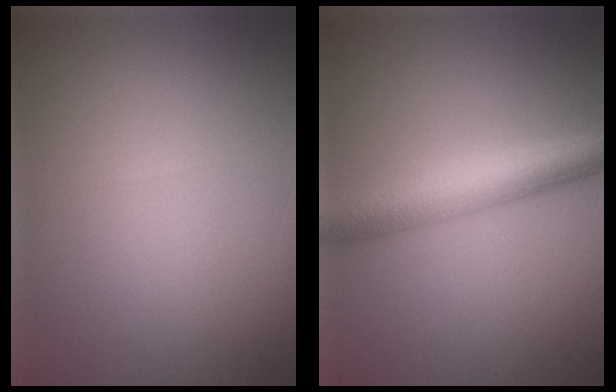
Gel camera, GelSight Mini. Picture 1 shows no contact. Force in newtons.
{"total": 5.0, "press": 5.0, "slide": 0.0}